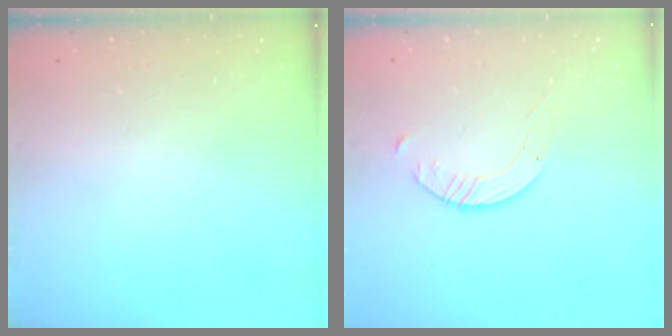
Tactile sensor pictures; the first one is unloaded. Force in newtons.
{"total": 2.6, "press": 2.6, "slide": 0.3}